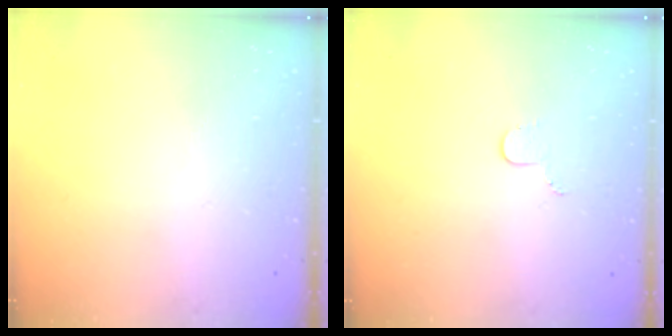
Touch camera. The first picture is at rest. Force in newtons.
{"total": 3.5, "press": 3.5, "slide": 0.4}